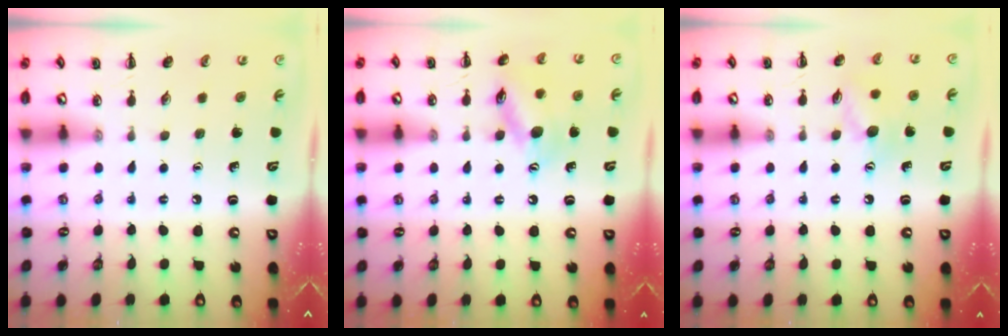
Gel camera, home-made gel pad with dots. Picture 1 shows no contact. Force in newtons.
{"total": 12.5, "press": 12.3, "slide": 2.0}
{"total": 9.1, "press": 9.1, "slide": 0.6}